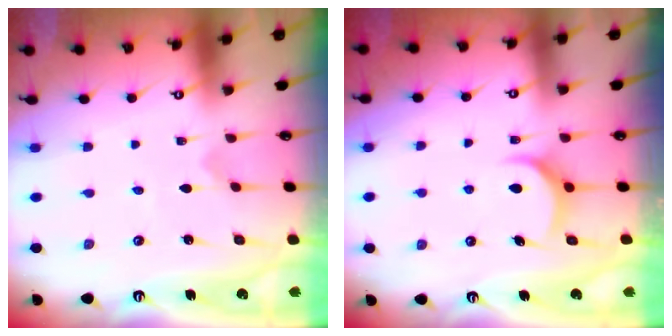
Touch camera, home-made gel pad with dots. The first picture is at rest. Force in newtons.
{"total": 7.2, "press": 7.2, "slide": 0.7}